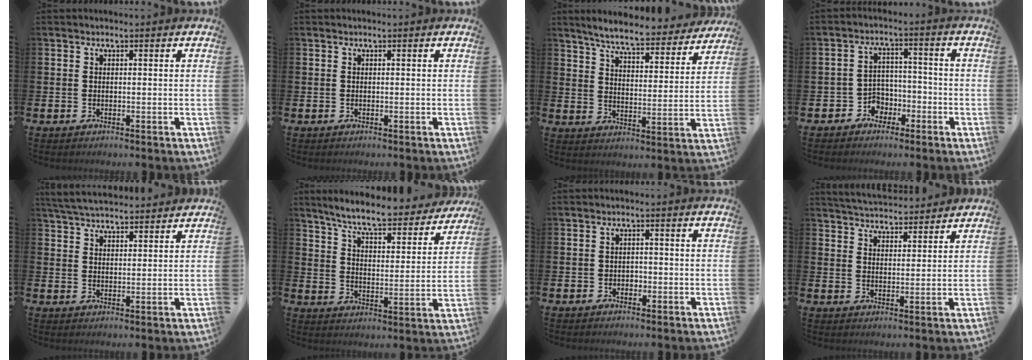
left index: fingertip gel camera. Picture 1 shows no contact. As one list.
[{"total": 0.0}, {"total": 7.0, "force": [6.5, 0.6, 2.4], "torque": [-0.068, -0.042, 0.110]}, {"total": 3.8, "force": [-2.2, 3.1, 0.5], "torque": [-0.023, 0.005, -0.051]}, {"total": 4.8, "force": [4.7, 0.7, 0.8], "torque": [-0.035, -0.018, 0.087]}, {"total": 7.6, "force": [7.0, 0.8, 2.8], "torque": [-0.080, -0.048, 0.117]}, {"total": 1.3, "force": [-0.6, 1.1, 0.3], "torque": [-0.003, 0.000, -0.016]}, {"total": 4.8, "force": [4.8, 0.6, 0.0], "torque": [-0.016, -0.028, 0.087]}]